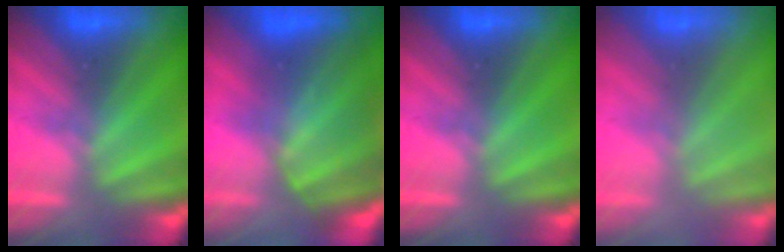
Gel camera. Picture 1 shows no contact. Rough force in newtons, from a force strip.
{"total": 7.8}
{"total": 0.0}
{"total": 7.7}